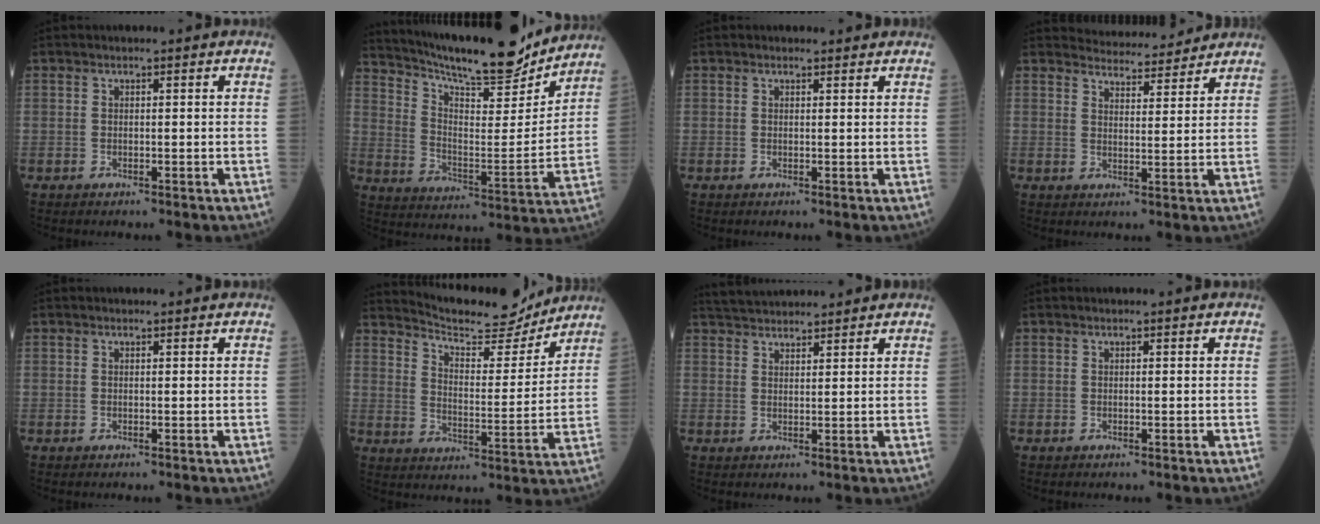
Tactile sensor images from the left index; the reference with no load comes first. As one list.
[{"total": 20.3, "force": [18.5, 2.6, 8.0], "torque": [-0.147, -0.020, 0.284]}, {"total": 1.0, "force": [1.0, 0.3, 0.0], "torque": [-0.011, -0.001, 0.009]}, {"total": 8.3, "force": [8.1, 1.5, 1.0], "torque": [-0.011, 0.007, 0.107]}, {"total": 0.0}, {"total": 13.4, "force": [12.9, 1.5, 3.1], "torque": [-0.055, -0.010, 0.193]}, {"total": 6.9, "force": [6.6, 0.8, 1.8], "torque": [-0.035, 0.037, 0.109]}, {"total": 0.0}]